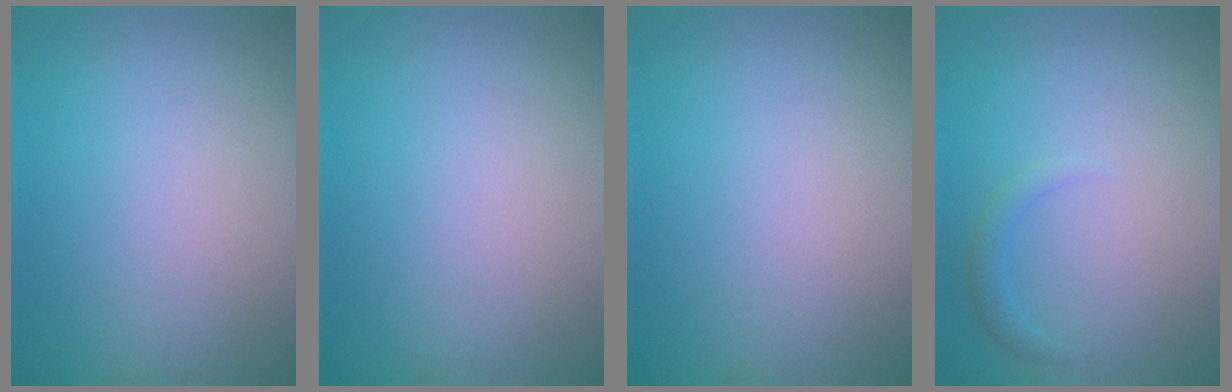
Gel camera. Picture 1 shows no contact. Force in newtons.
{"total": 0.0}
{"total": 0.0}
{"total": 1.1, "press": 1.1, "slide": 0.0}